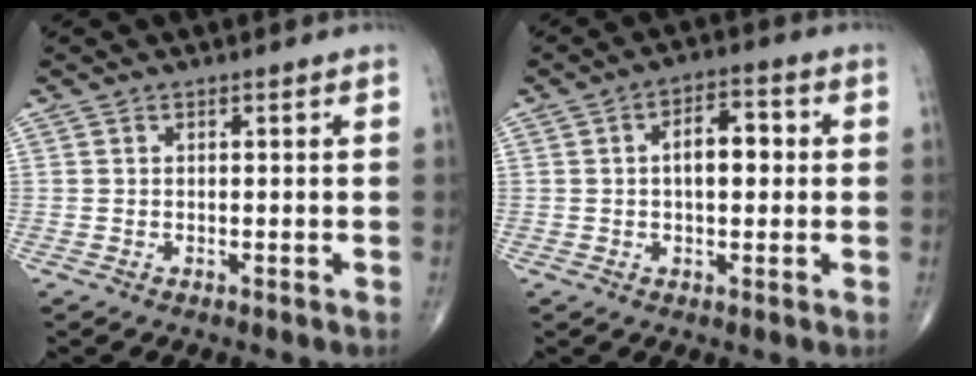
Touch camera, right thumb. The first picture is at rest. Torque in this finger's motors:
{"motor_torque": [1.02, 2.69, 0.99, 0.21, 0.07]}